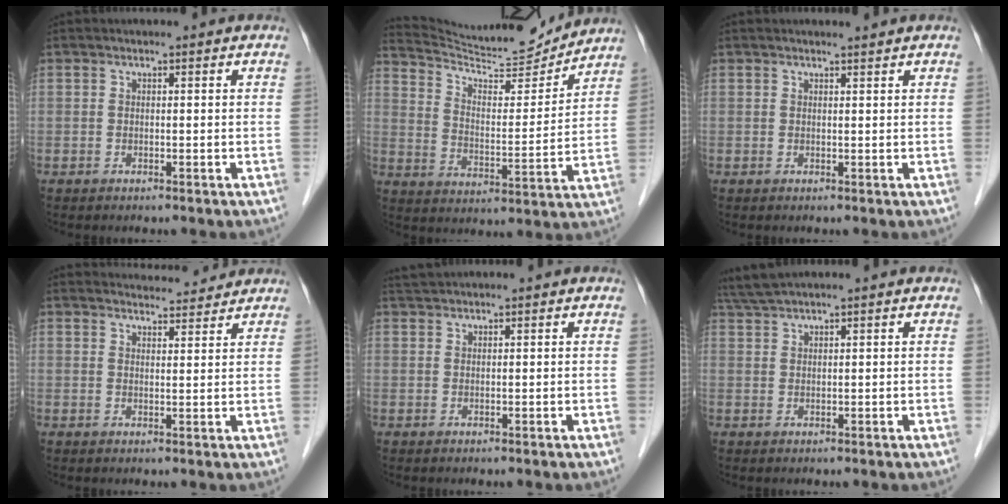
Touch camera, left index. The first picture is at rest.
{"total": 15.9, "force": [15.5, 0.8, 3.4], "torque": [-0.069, -0.016, 0.243]}
{"total": 1.2, "force": [1.1, -0.3, 0.2], "torque": [-0.008, -0.002, 0.021]}
{"total": 5.8, "force": [5.7, 0.7, 0.3], "torque": [-0.009, 0.013, 0.073]}
{"total": 1.8, "force": [1.8, -0.2, 0.3], "torque": [-0.008, 0.017, 0.040]}
{"total": 3.4, "force": [3.1, -0.6, 1.3], "torque": [-0.032, 0.020, 0.067]}